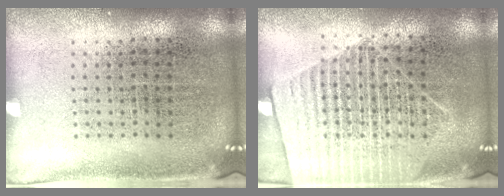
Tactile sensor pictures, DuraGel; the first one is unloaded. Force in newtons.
{"total": 1.7, "press": 1.5, "slide": 0.8}